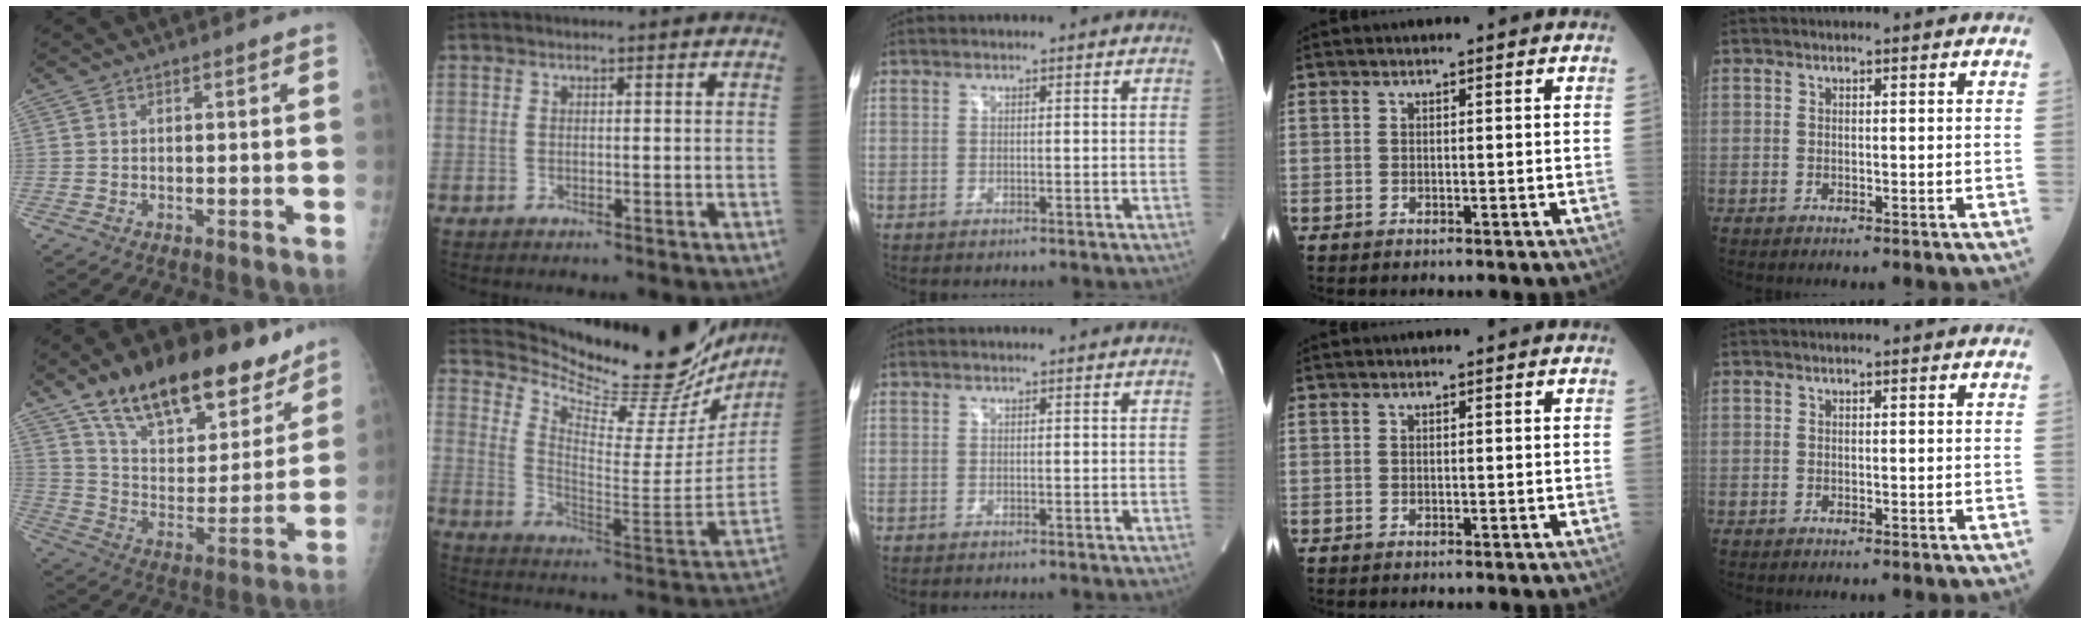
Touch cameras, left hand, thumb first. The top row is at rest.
{"thumb": {"total": 26.4, "force": [18.4, 11.8, 14.8], "torque": [-0.190, -0.056, 0.297]}, "index": {"total": 25.5, "force": [23.3, 4.8, 9.0], "torque": [-0.142, -0.077, 0.317]}}